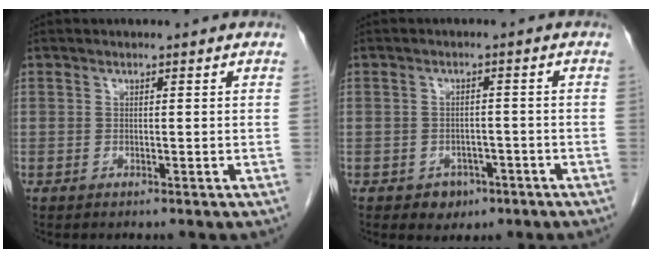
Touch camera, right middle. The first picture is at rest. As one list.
[{"total": 3.7, "force": [-2.0, 2.8, 1.4], "torque": [-0.011, 0.008, -0.019]}]